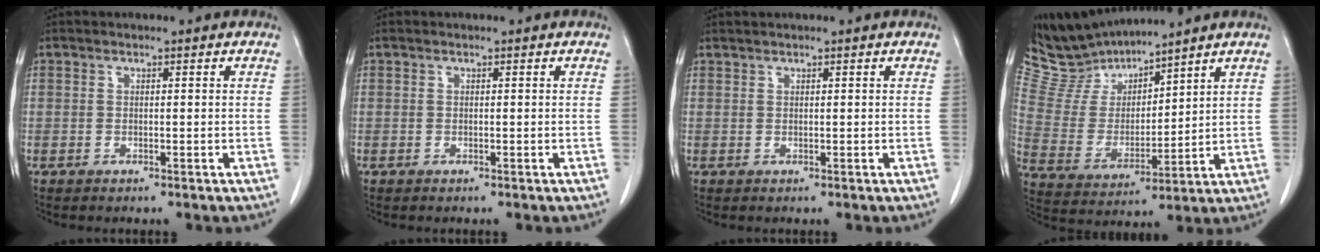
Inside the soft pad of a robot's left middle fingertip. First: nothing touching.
{"total": 0.0}
{"total": 0.6, "force": [0.6, -0.1, 0.1], "torque": [-0.006, 0.005, 0.017]}
{"total": 9.5, "force": [9.5, 0.9, 0.5], "torque": [-0.036, 0.006, 0.211]}